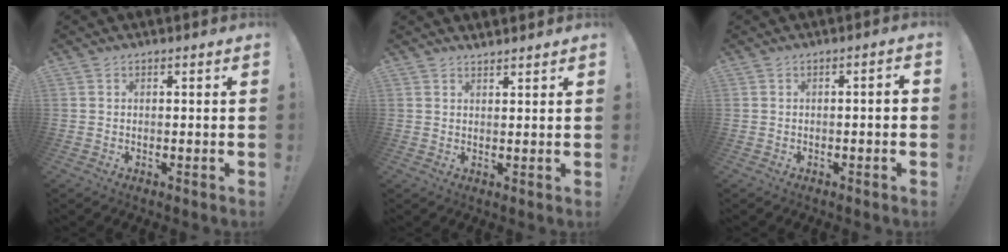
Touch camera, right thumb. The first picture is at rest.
{"total": 1.8, "force": [1.8, 0.1, 0.0], "torque": [0.013, -0.016, 0.031]}
{"total": 1.8, "force": [-0.7, -0.1, 1.6], "torque": [-0.027, 0.002, -0.012]}